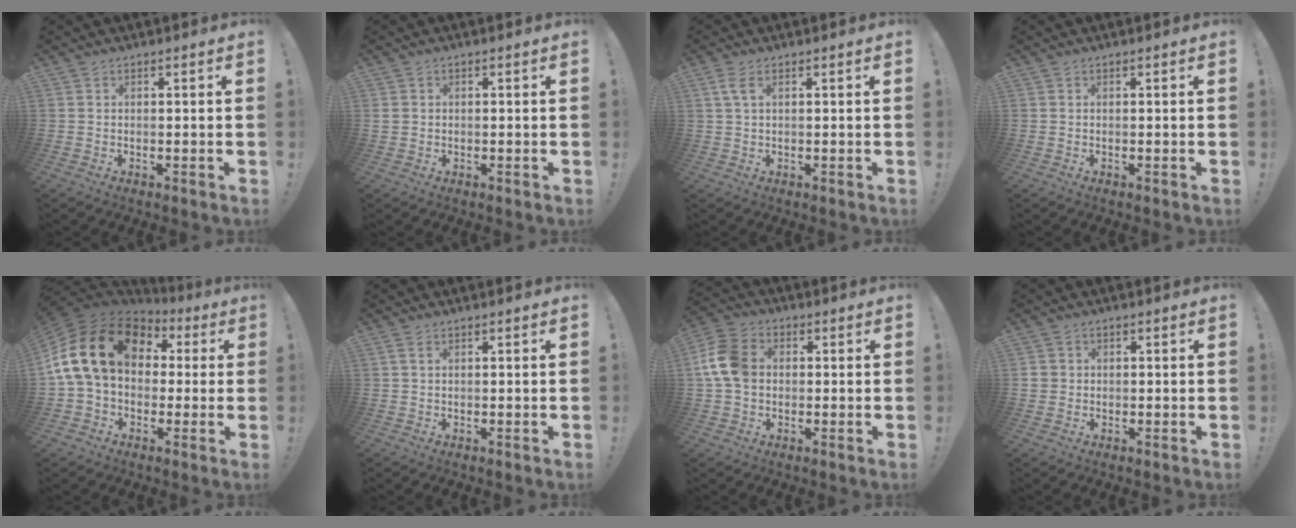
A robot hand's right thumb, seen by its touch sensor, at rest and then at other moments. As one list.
[{"total": 1.2, "force": [0.1, 1.1, 0.5], "torque": [-0.009, 0.003, 0.002]}, {"total": 3.5, "force": [1.4, 1.6, 2.8], "torque": [-0.051, 0.001, 0.024]}, {"total": 0.0}, {"total": 21.0, "force": [4.3, 14.5, 14.7], "torque": [-0.263, 0.002, 0.087]}, {"total": 1.8, "force": [0.7, 0.9, 1.4], "torque": [-0.021, 0.001, 0.011]}, {"total": 11.2, "force": [0.5, 8.5, 7.2], "torque": [-0.147, 0.018, 0.016]}, {"total": 1.8, "force": [0.0, 1.8, 0.5], "torque": [-0.001, 0.001, -0.001]}]